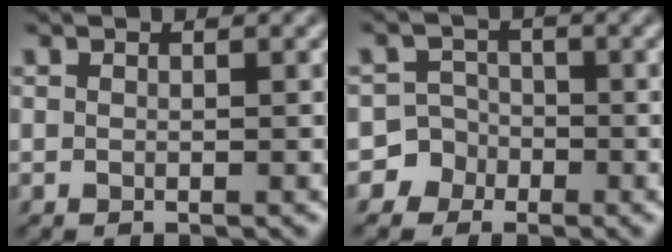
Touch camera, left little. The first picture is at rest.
{"total": 4.7, "force": [-2.3, 4.1, -0.2], "torque": [0.039, 0.003, -0.055]}